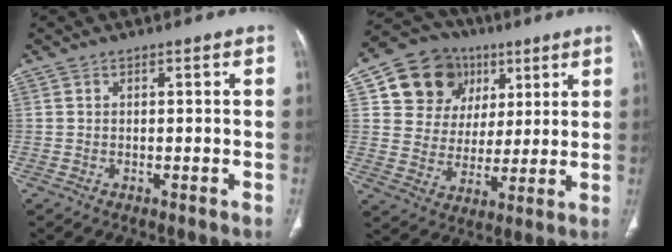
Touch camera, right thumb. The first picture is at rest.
{"total": 15.3, "force": [6.4, 13.0, 5.1], "torque": [-0.048, 0.003, 0.114]}